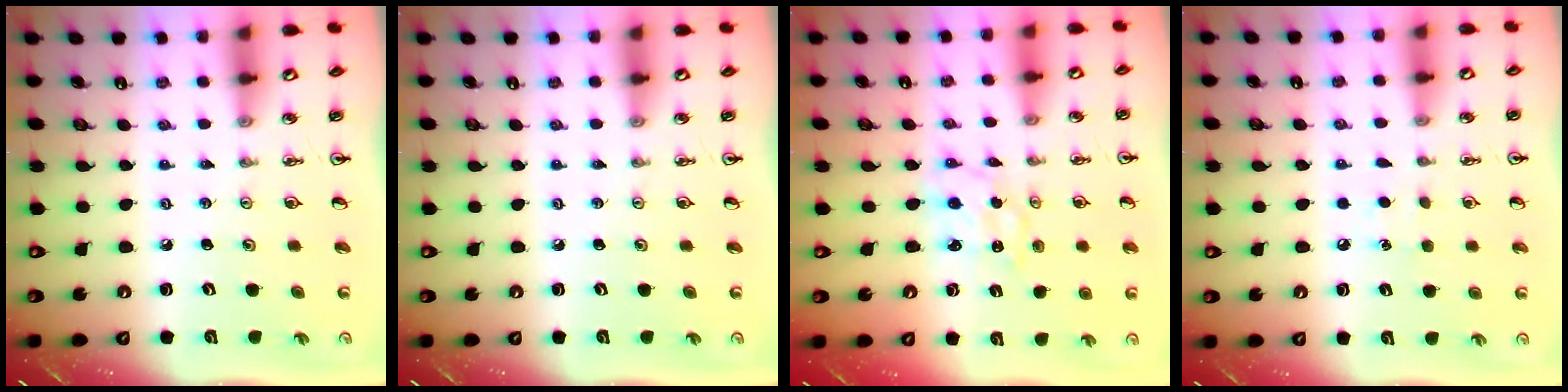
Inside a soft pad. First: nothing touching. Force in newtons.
{"total": 0.0}
{"total": 1.4, "press": 1.4, "slide": 0.0}
{"total": 5.8, "press": 5.8, "slide": 0.7}